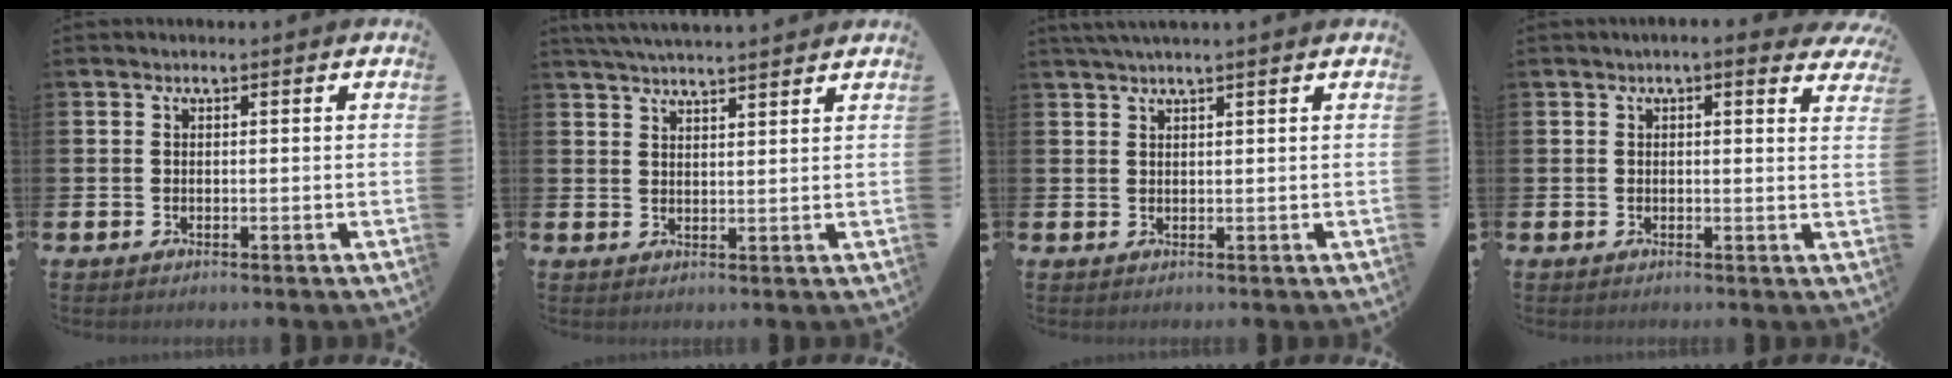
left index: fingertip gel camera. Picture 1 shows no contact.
{"total": 4.1, "force": [4.0, -0.1, 0.7], "torque": [-0.023, -0.014, 0.073]}
{"total": 1.7, "force": [1.5, -0.3, 0.8], "torque": [-0.023, 0.003, 0.029]}
{"total": 1.9, "force": [1.8, 0.1, 0.7], "torque": [-0.006, -0.009, 0.029]}